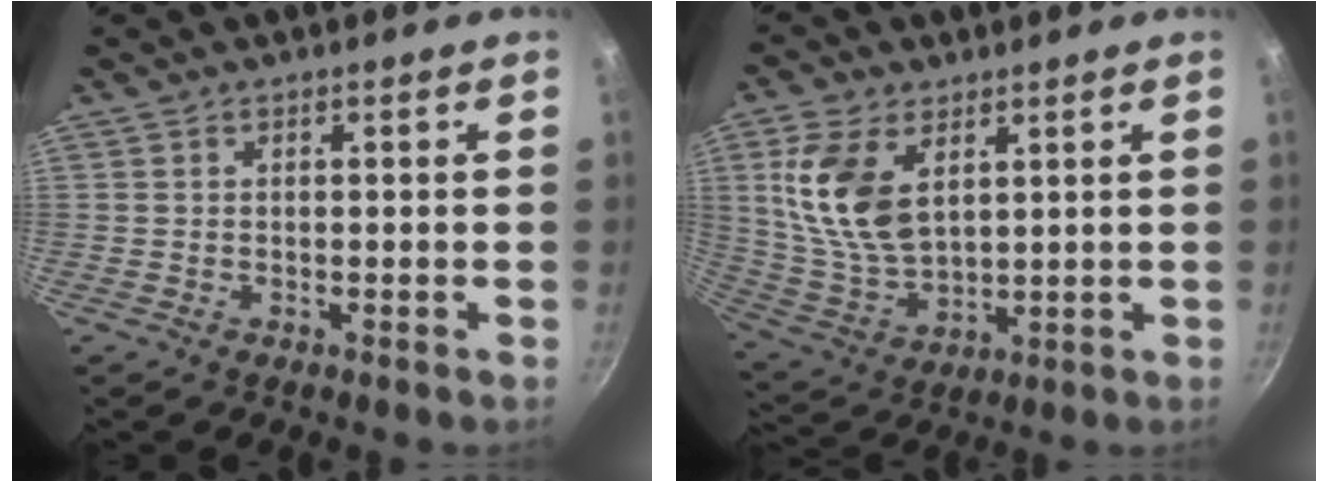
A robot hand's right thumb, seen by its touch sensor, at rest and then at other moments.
{"total": 13.9, "force": [4.7, 8.0, 10.4], "torque": [-0.197, -0.023, 0.105]}